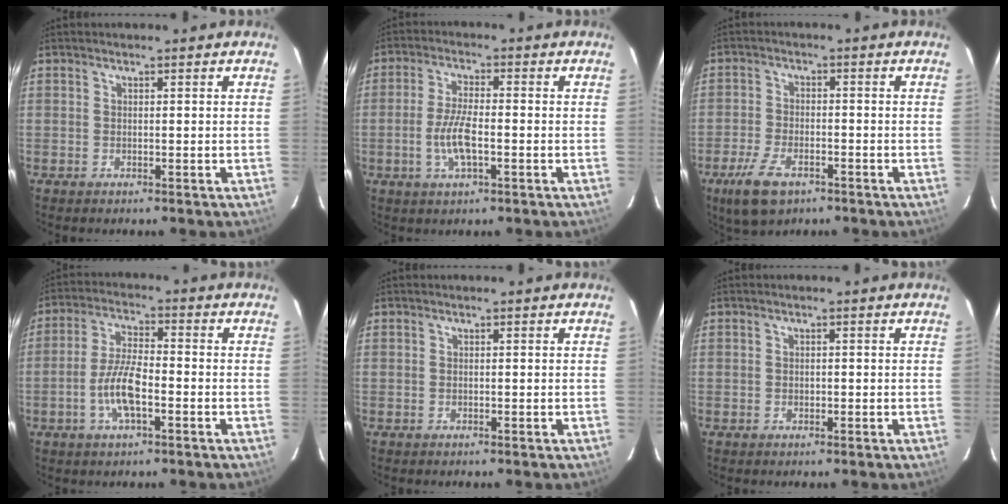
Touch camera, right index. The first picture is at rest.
{"total": 6.8, "force": [-1.9, 2.1, 6.1], "torque": [-0.128, -0.001, -0.038]}
{"total": 8.6, "force": [-5.2, 4.1, 5.5], "torque": [-0.135, -0.015, -0.094]}
{"total": 8.0, "force": [-2.9, 2.4, 7.0], "torque": [-0.146, 0.003, -0.057]}
{"total": 0.0}
{"total": 0.7, "force": [-0.3, 0.5, 0.4], "torque": [-0.005, 0.001, -0.004]}